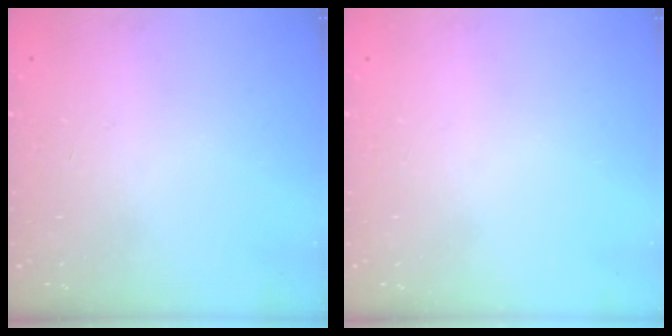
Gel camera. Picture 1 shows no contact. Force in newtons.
{"total": 0.0}